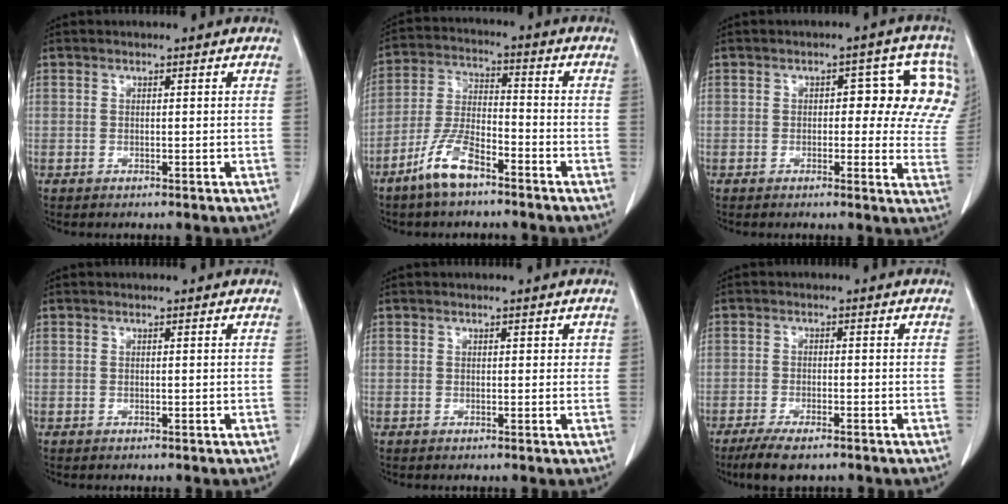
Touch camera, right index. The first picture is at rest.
{"total": 8.6, "force": [-5.8, 2.3, 5.8], "torque": [-0.131, -0.005, -0.117]}
{"total": 10.3, "force": [2.4, 4.5, 9.0], "torque": [-0.088, 0.021, 0.021]}
{"total": 0.0}
{"total": 1.1, "force": [0.5, 0.8, 0.6], "torque": [0.000, 0.006, 0.003]}
{"total": 5.7, "force": [-4.2, 1.3, 3.6], "torque": [-0.065, -0.012, -0.072]}